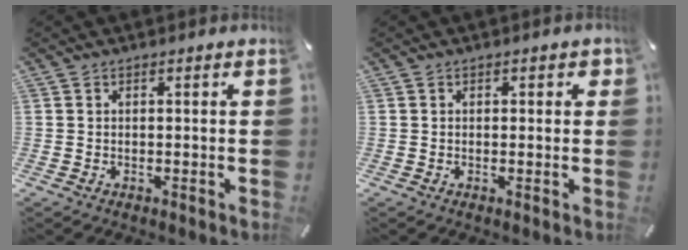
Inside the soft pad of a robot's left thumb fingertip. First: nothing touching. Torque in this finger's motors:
{"motor_torque": [0.00, -0.17, -0.07, 0.22, -0.11]}